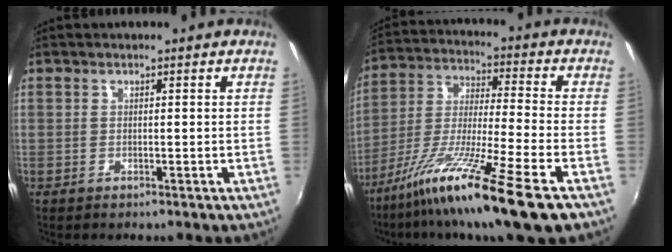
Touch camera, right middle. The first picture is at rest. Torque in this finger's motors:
{"motor_torque": [1.19, -0.95, 0.57, 0.21]}